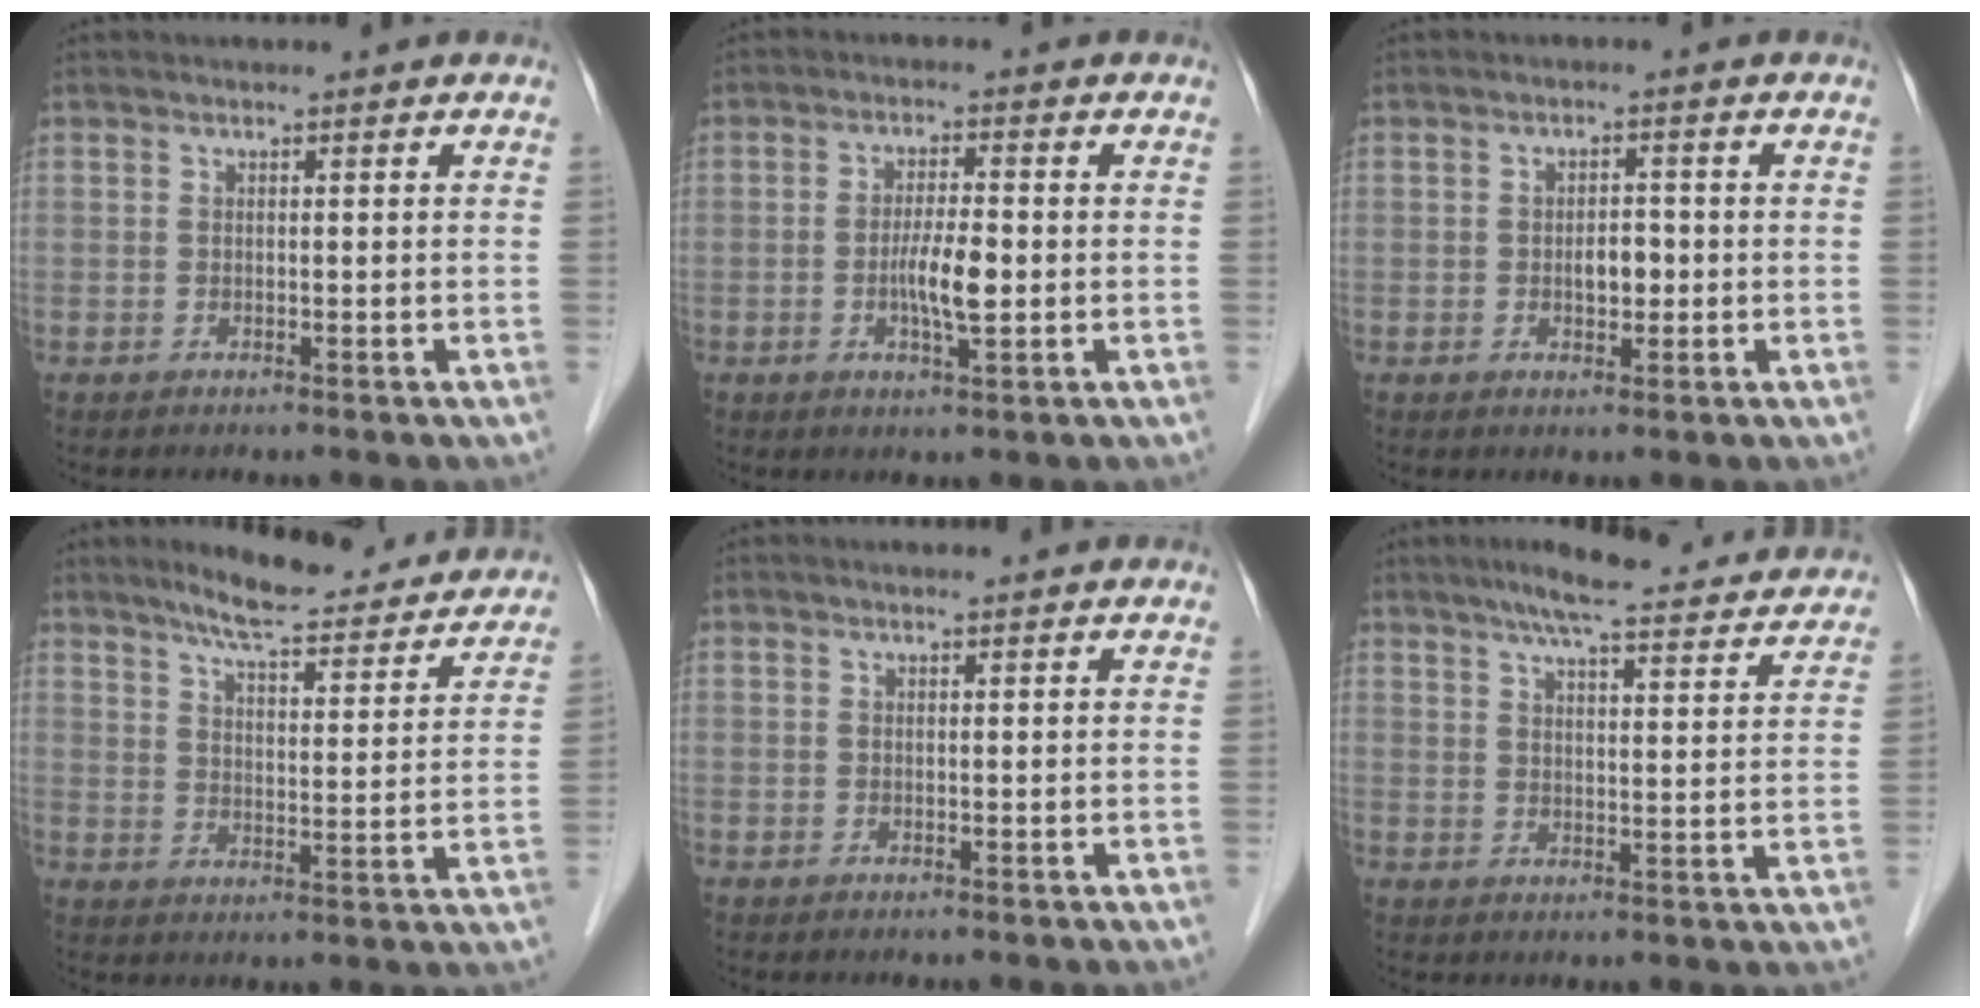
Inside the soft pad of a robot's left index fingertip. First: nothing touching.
{"total": 5.0, "force": [-0.9, 0.9, 4.9], "torque": [-0.094, -0.004, -0.016]}
{"total": 2.9, "force": [-0.6, 1.6, 2.3], "torque": [-0.036, 0.004, -0.006]}
{"total": 17.6, "force": [15.7, 3.0, 7.3], "torque": [-0.095, -0.004, 0.204]}
{"total": 1.3, "force": [1.2, 0.1, 0.4], "torque": [-0.011, 0.010, 0.016]}
{"total": 19.3, "force": [17.2, 2.6, 8.4], "torque": [-0.114, 0.017, 0.218]}